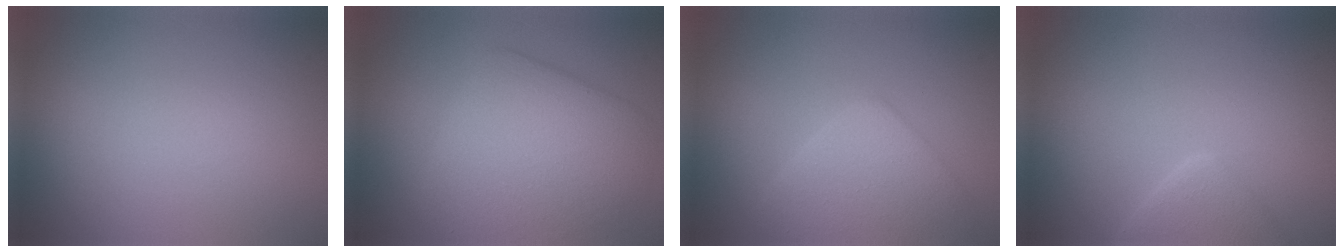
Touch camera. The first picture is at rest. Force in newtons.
{"total": 7.0, "press": 6.9, "slide": 0.4}
{"total": 4.4, "press": 4.4, "slide": 0.3}
{"total": 2.8, "press": 2.8, "slide": 0.1}